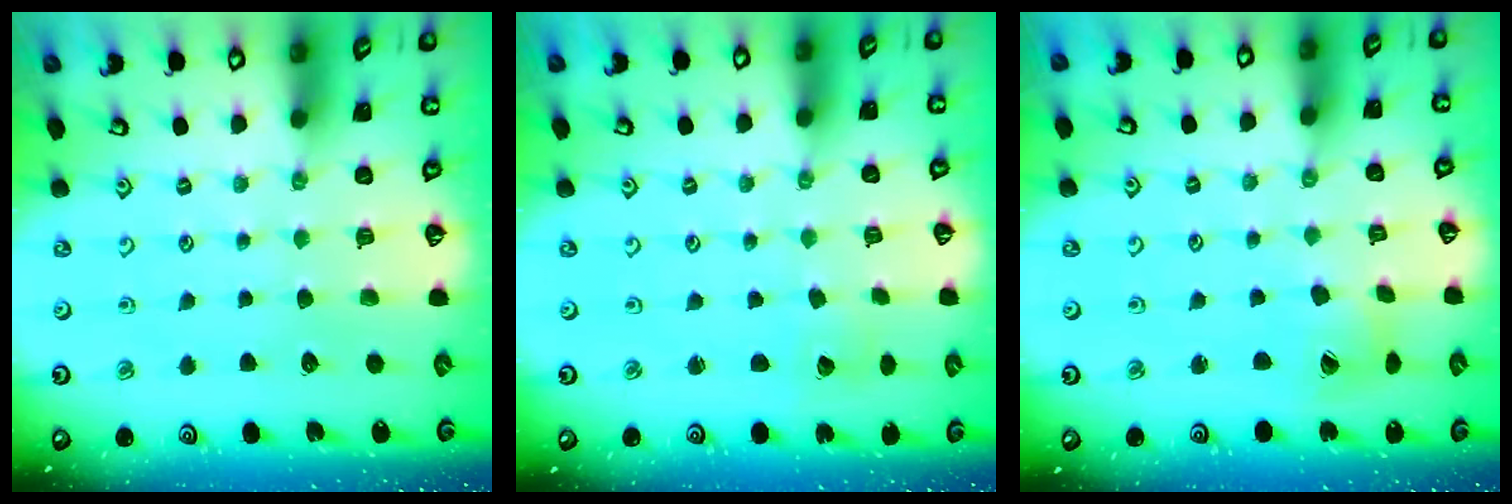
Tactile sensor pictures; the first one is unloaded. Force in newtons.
{"total": 2.0, "press": 2.0, "slide": 0.2}
{"total": 7.9, "press": 7.9, "slide": 0.6}